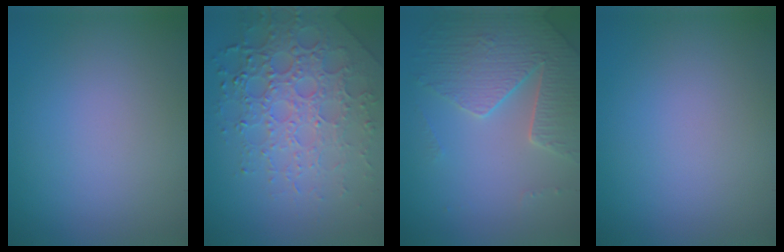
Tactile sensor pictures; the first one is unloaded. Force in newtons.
{"total": 7.8, "press": 5.4, "slide": 5.6}
{"total": 4.9, "press": 4.5, "slide": 1.9}
{"total": 0.0}